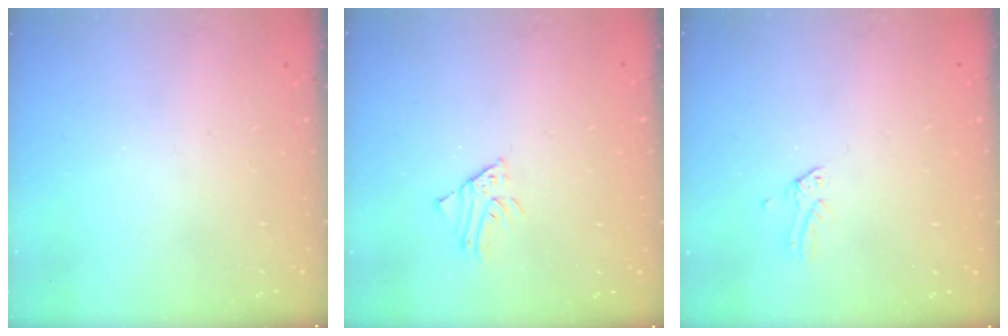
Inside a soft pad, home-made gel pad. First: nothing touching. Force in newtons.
{"total": 1.9, "press": 1.9, "slide": 0.1}
{"total": 0.0}